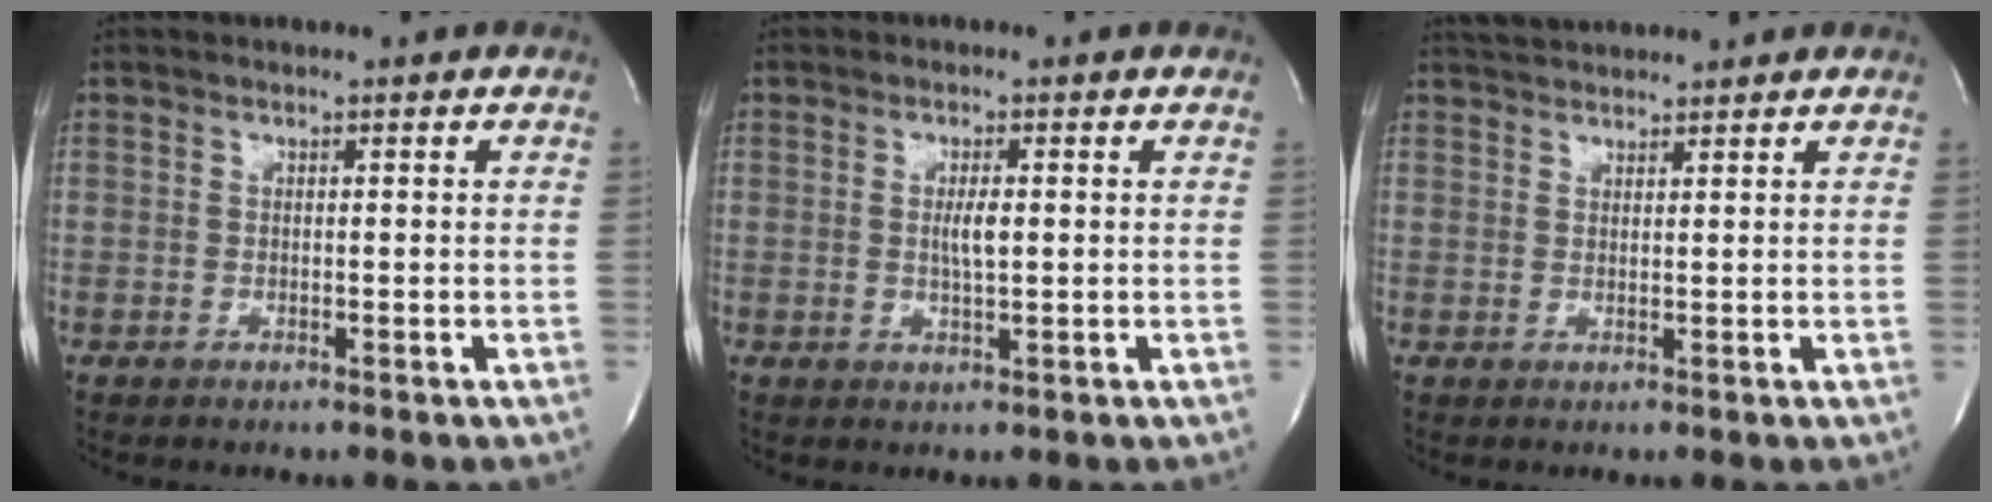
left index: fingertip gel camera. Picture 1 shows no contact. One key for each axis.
{"total": 2.8, "fx": 0.1, "fy": 0.5, "fz": 2.7, "tx": -0.052, "ty": -0.002, "tz": 0.003}
{"total": 4.1, "fx": 3.9, "fy": 0.5, "fz": 1.0, "tx": -0.020, "ty": 0.030, "tz": 0.067}